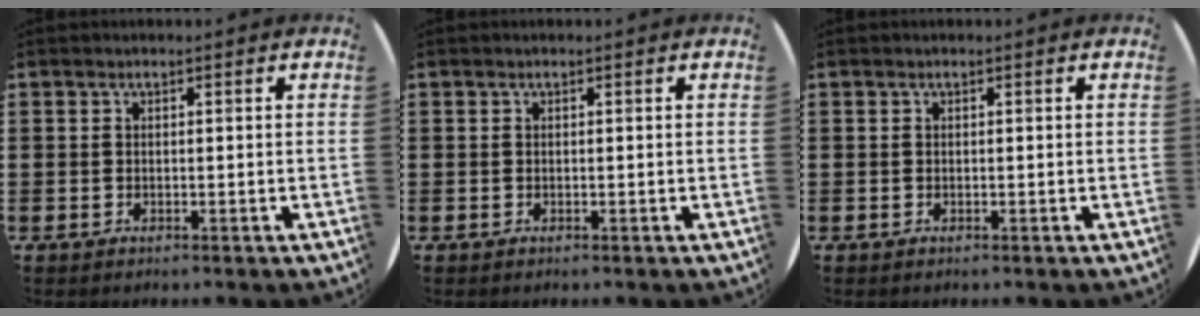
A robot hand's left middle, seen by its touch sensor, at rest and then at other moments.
{"total": 0.0}
{"total": 0.0}